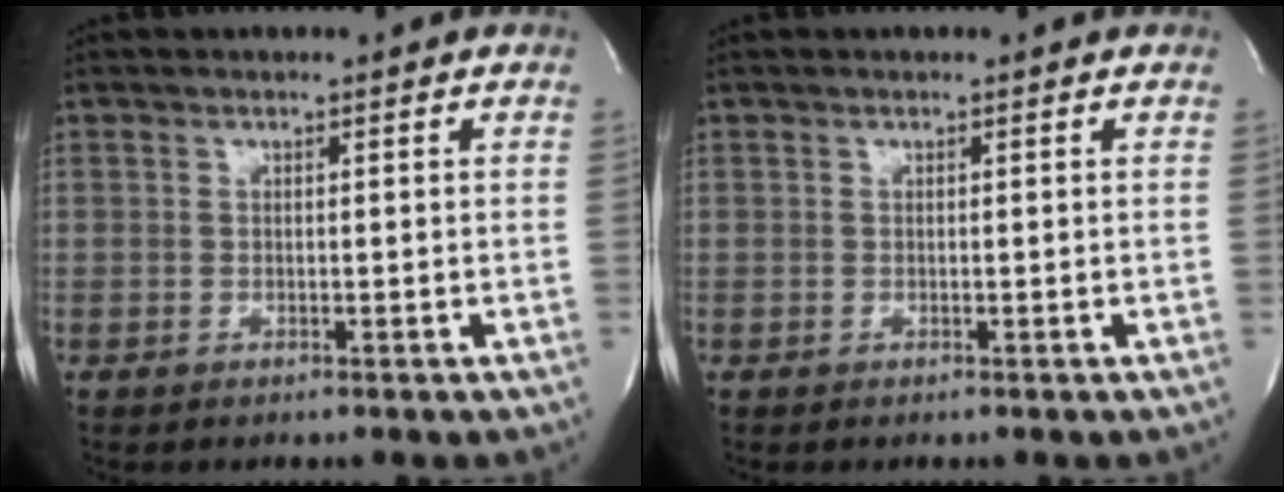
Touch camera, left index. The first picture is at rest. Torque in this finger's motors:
{"motor_torque": [0.00, 0.00, 0.00, 0.01]}